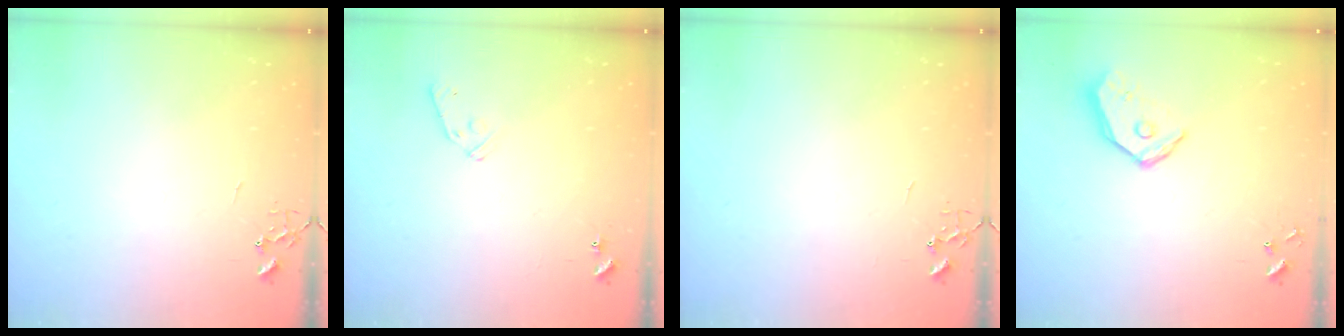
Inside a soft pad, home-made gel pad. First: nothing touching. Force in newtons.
{"total": 8.0, "press": 7.9, "slide": 0.7}
{"total": 0.0}
{"total": 12.3, "press": 12.1, "slide": 1.9}